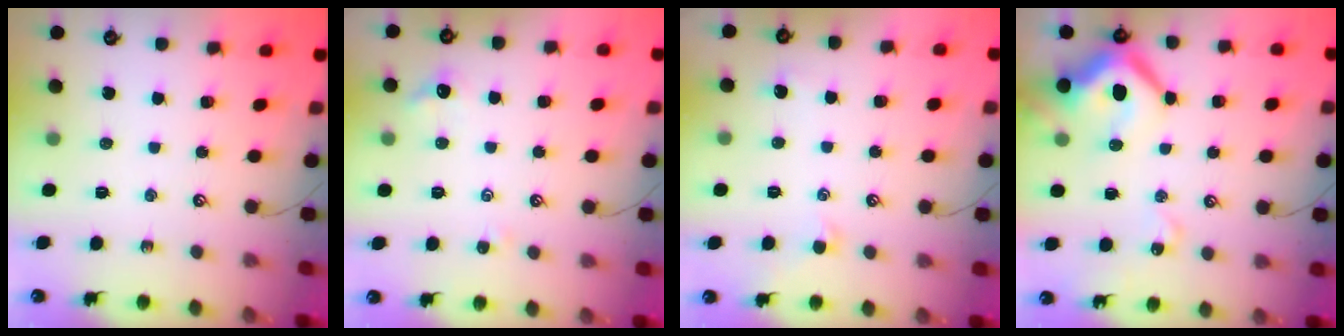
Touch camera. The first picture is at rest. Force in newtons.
{"total": 1.9, "press": 1.8, "slide": 0.6}
{"total": 0.9, "press": 0.7, "slide": 0.6}
{"total": 15.0, "press": 14.9, "slide": 1.6}